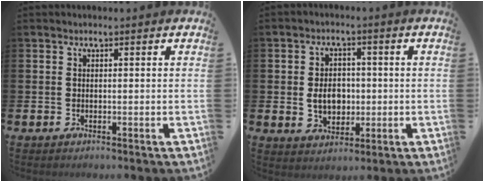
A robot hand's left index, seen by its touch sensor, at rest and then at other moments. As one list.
[{"total": 4.8, "force": [-0.2, 3.8, 2.9], "torque": [-0.044, 0.005, -0.012]}]